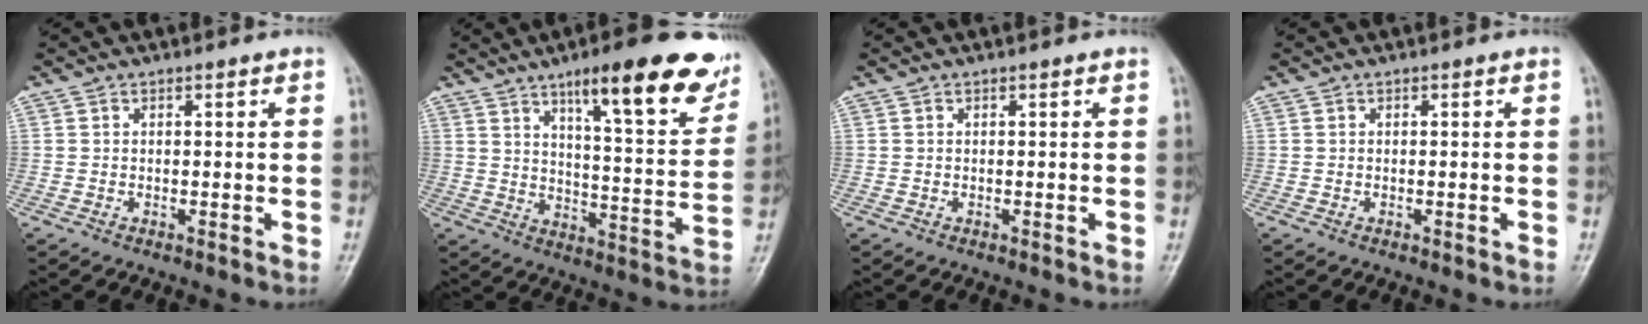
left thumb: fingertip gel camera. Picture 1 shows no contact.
{"total": 19.7, "force": [12.1, 4.6, 14.9], "torque": [-0.167, -0.052, 0.175]}
{"total": 0.0}
{"total": 0.0}